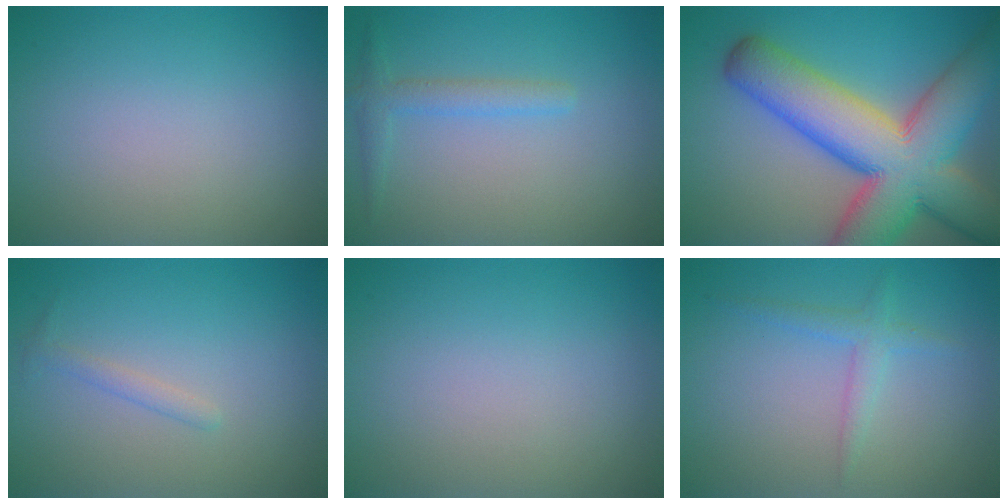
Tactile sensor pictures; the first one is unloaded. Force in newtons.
{"total": 1.4, "press": 1.4, "slide": 0.1}
{"total": 14.5, "press": 14.5, "slide": 0.7}
{"total": 1.0, "press": 1.0, "slide": 0.0}
{"total": 0.0}
{"total": 1.7, "press": 1.7, "slide": 0.1}